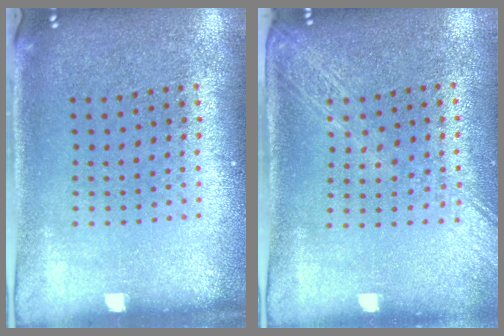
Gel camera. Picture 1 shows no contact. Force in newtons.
{"total": 1.8, "press": 1.5, "slide": 1.0}